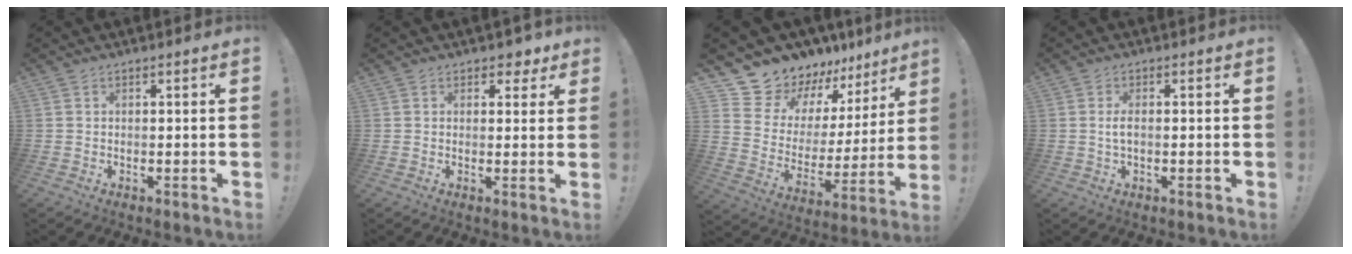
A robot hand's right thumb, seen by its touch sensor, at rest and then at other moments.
{"total": 3.8, "force": [2.5, 2.6, 1.2], "torque": [0.000, -0.018, 0.041]}
{"total": 12.6, "force": [11.7, 4.5, 0.3], "torque": [-0.012, -0.119, 0.222]}
{"total": 2.6, "force": [-0.2, 0.7, 2.5], "torque": [-0.044, -0.003, -0.007]}